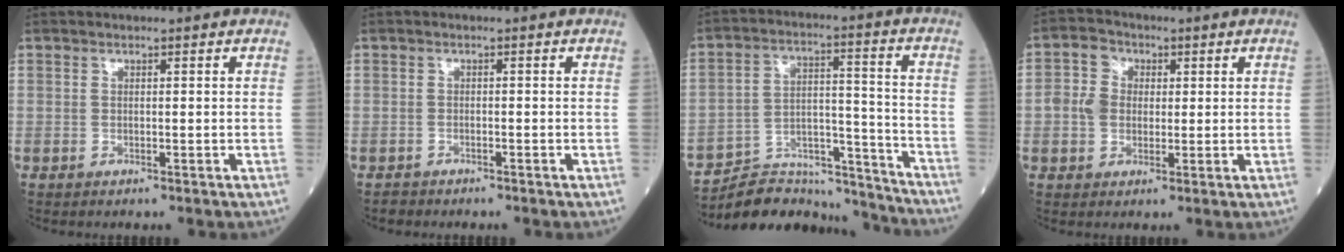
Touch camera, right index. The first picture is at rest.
{"total": 1.1, "force": [-0.9, 0.5, -0.3], "torque": [-0.002, 0.002, -0.017]}
{"total": 15.6, "force": [-15.3, 2.5, 1.1], "torque": [-0.009, 0.052, -0.237]}
{"total": 5.2, "force": [0.4, 4.4, 2.8], "torque": [-0.072, 0.024, 0.009]}